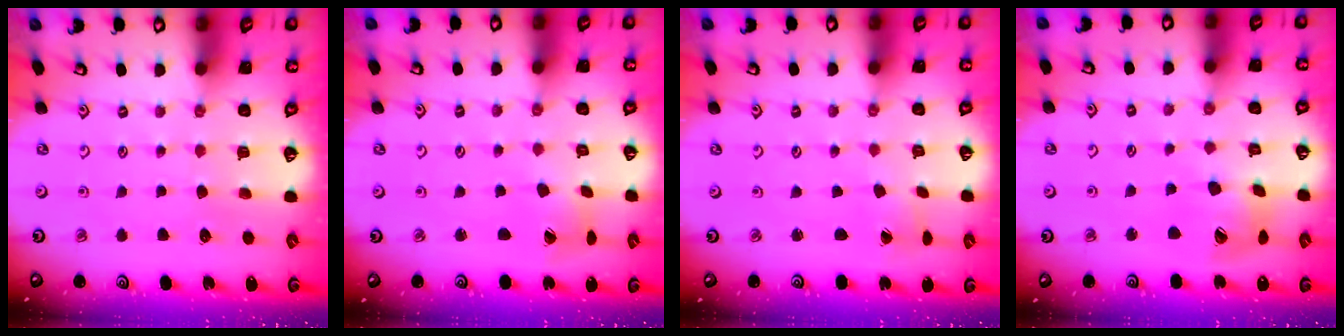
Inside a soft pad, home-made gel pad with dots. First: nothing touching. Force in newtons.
{"total": 3.3, "press": 3.3, "slide": 0.5}
{"total": 0.5, "press": 0.5, "slide": 0.1}
{"total": 15.0, "press": 14.8, "slide": 2.1}